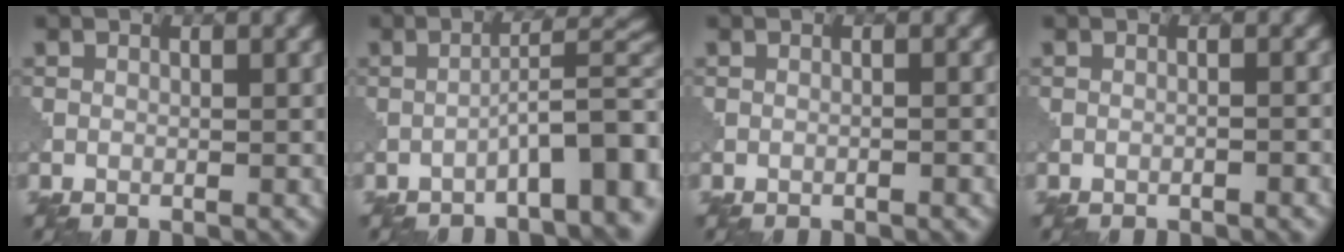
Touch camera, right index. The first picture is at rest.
{"total": 7.8, "force": [-3.6, 1.7, 6.7], "torque": [-0.086, 0.019, -0.054]}
{"total": 0.5, "force": [-0.3, 0.1, 0.4], "torque": [-0.007, 0.001, -0.013]}
{"total": 0.8, "force": [-0.4, 0.2, 0.7], "torque": [-0.010, 0.001, -0.017]}